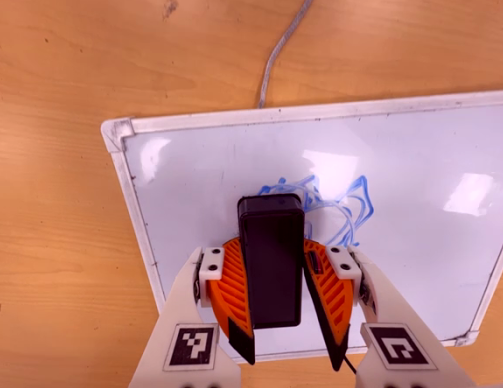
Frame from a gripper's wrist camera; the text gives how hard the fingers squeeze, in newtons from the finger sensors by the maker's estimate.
{"total": 12.5, "left": 14.1, "right": 10.9}